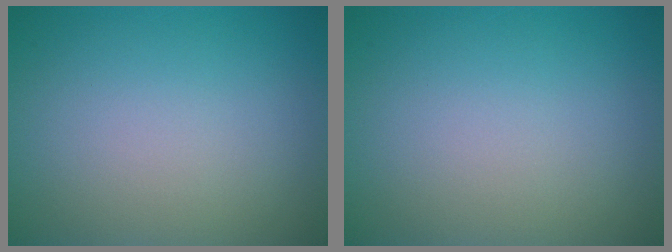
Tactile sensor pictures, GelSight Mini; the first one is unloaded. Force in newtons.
{"total": 0.0}